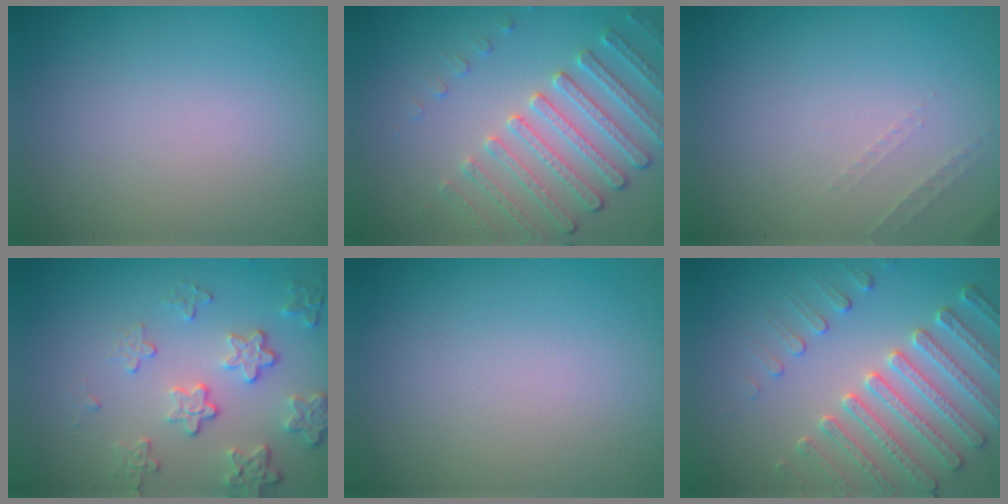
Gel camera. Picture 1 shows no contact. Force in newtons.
{"total": 4.0, "press": 3.7, "slide": 1.4}
{"total": 0.9, "press": 0.9, "slide": 0.3}
{"total": 4.2, "press": 3.2, "slide": 2.8}
{"total": 0.0}
{"total": 4.7, "press": 4.4, "slide": 1.7}